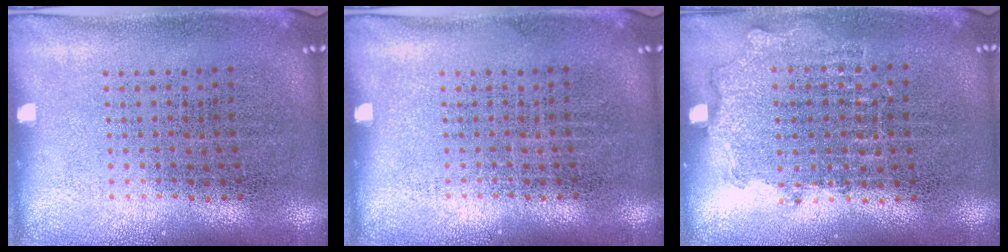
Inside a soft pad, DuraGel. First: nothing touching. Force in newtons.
{"total": 0.0}
{"total": 0.9, "press": 0.9, "slide": 0.3}